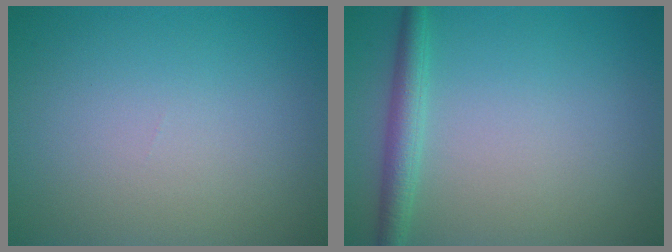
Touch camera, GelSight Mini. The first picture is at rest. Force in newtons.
{"total": 2.4, "press": 2.4, "slide": 0.0}